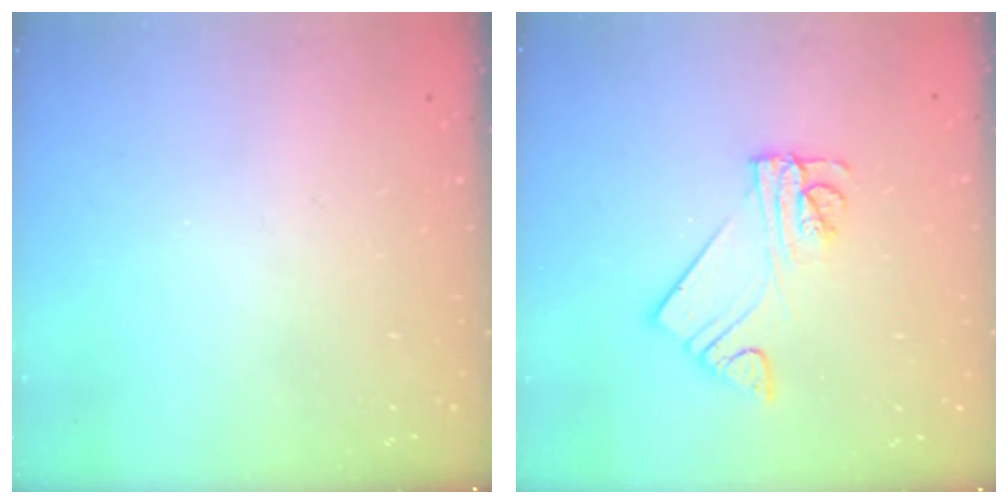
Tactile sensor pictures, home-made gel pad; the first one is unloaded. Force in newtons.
{"total": 7.0, "press": 7.0, "slide": 0.7}